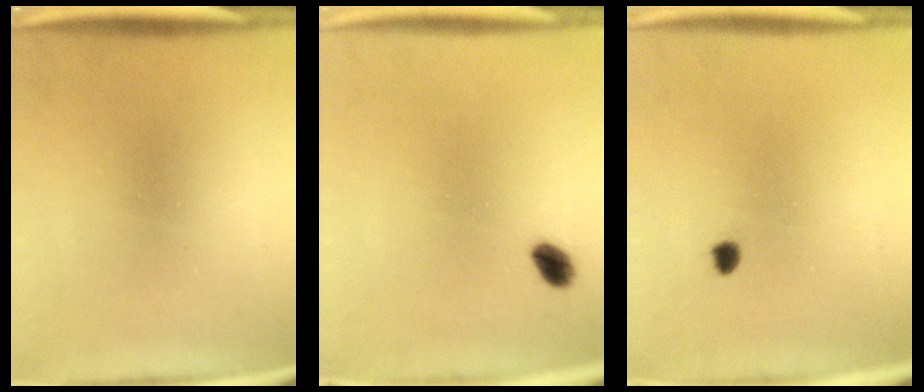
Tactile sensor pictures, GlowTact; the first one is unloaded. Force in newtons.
{"total": 2.8}
{"total": 1.3}